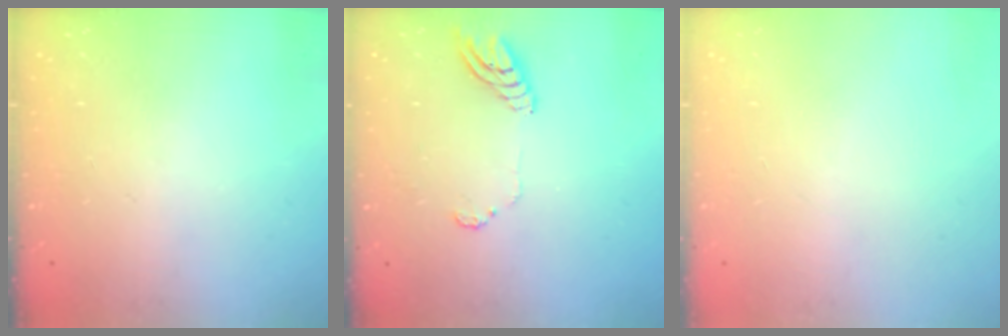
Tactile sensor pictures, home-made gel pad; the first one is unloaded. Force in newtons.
{"total": 7.7, "press": 7.7, "slide": 0.8}
{"total": 0.0}